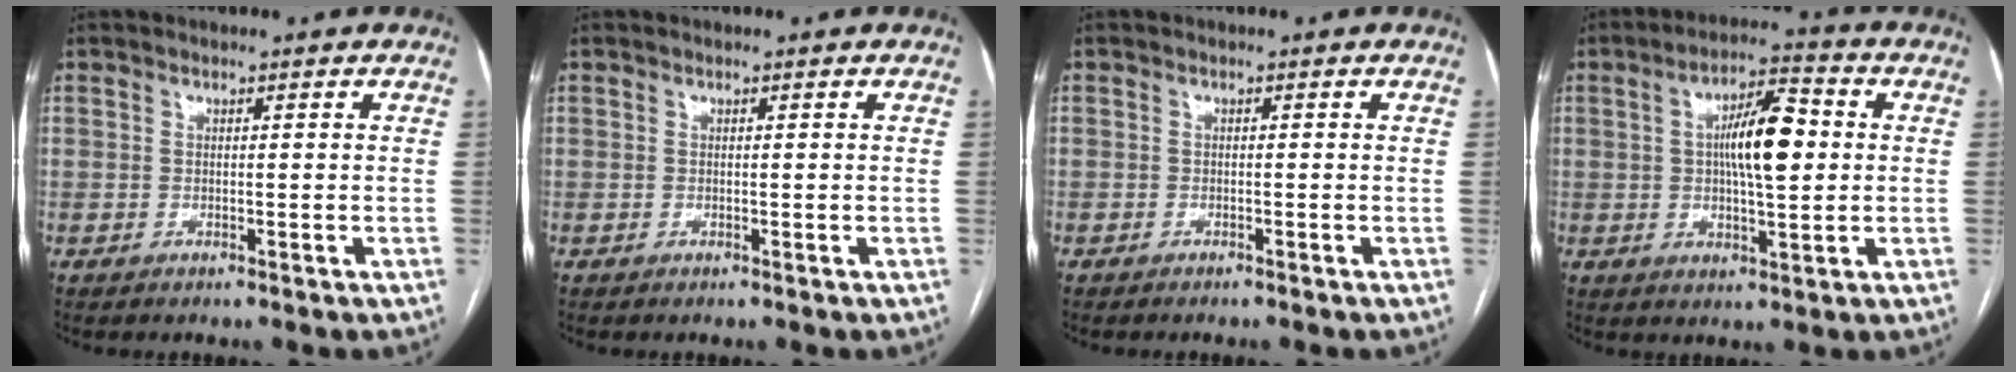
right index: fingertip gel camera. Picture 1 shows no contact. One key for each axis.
{"total": 0.0}
{"total": 1.0, "fx": -0.9, "fy": 0.0, "fz": 0.4, "tx": -0.008, "ty": 0.000, "tz": -0.013}
{"total": 10.0, "fx": 1.2, "fy": 2.6, "fz": 9.6, "tx": -0.167, "ty": 0.018, "tz": 0.017}